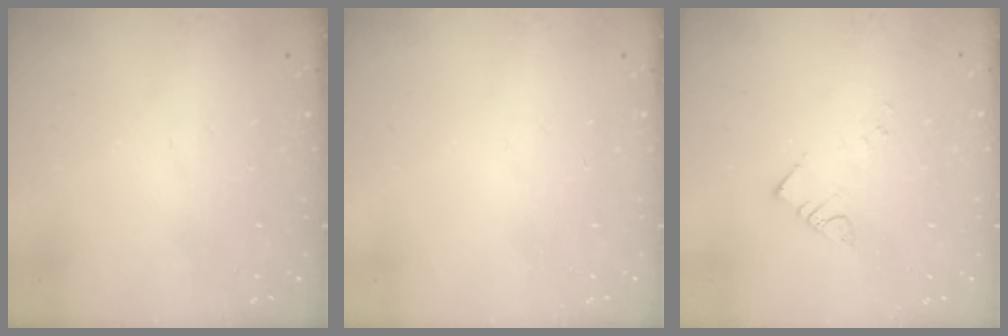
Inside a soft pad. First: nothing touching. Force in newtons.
{"total": 0.0}
{"total": 4.4, "press": 4.4, "slide": 0.1}